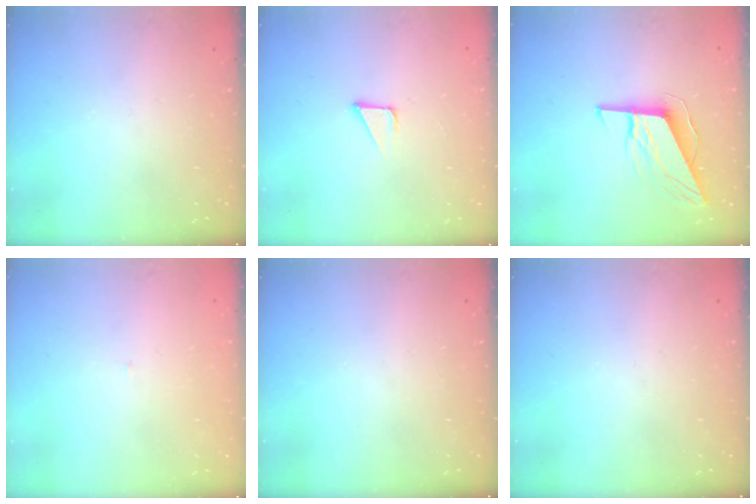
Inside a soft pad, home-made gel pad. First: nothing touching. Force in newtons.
{"total": 2.2, "press": 2.2, "slide": 0.2}
{"total": 9.7, "press": 9.5, "slide": 1.9}
{"total": 2.1, "press": 2.1, "slide": 0.1}
{"total": 0.0}
{"total": 0.0}